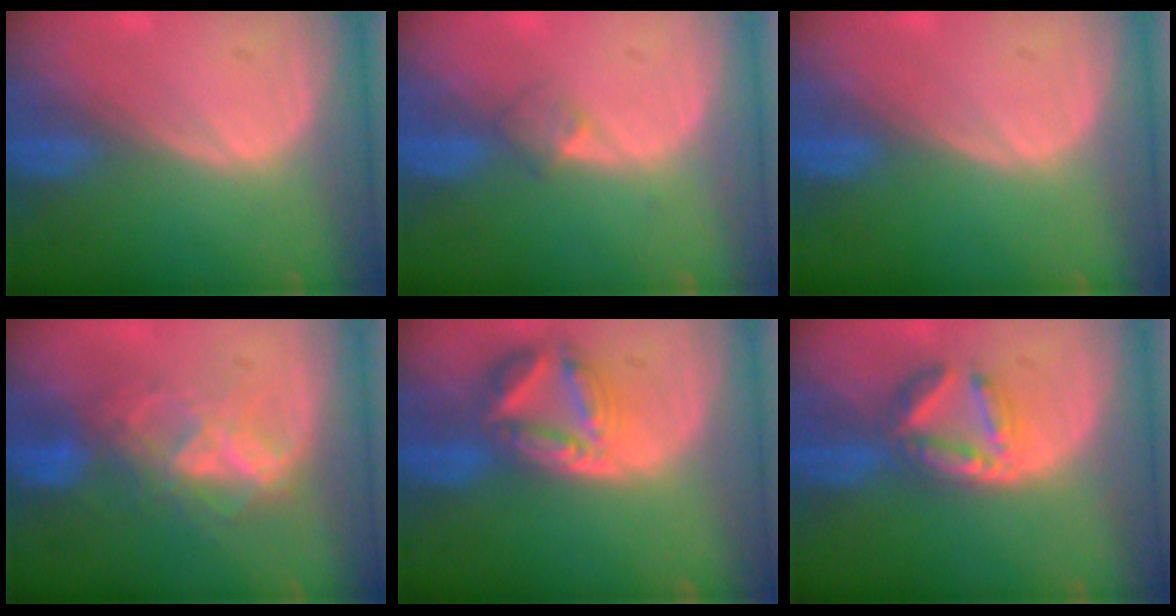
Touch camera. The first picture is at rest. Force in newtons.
{"total": 2.1, "press": 1.8, "slide": 1.0}
{"total": 0.0}
{"total": 6.9, "press": 6.7, "slide": 1.6}
{"total": 8.0, "press": 7.0, "slide": 3.8}
{"total": 6.0, "press": 5.7, "slide": 1.8}